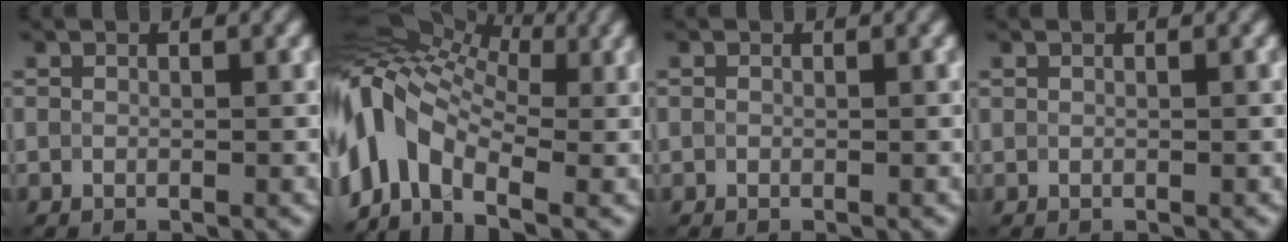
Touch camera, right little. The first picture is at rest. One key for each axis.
{"total": 11.4, "fx": -0.9, "fy": 7.7, "fz": 8.3, "tx": -0.179, "ty": 0.015, "tz": -0.033}
{"total": 0.0}
{"total": 0.0}